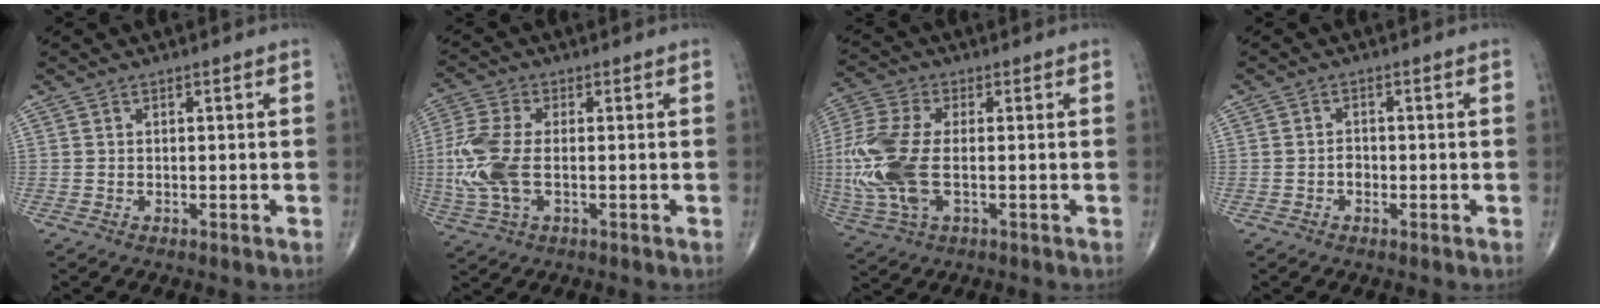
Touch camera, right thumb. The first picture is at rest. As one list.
[{"total": 10.7, "force": [-1.1, 5.5, 9.1], "torque": [-0.234, 0.003, -0.022]}, {"total": 16.0, "force": [-1.6, 8.1, 13.7], "torque": [-0.349, -0.002, -0.025]}, {"total": 1.4, "force": [-0.6, 1.1, 0.7], "torque": [-0.005, 0.005, -0.013]}]